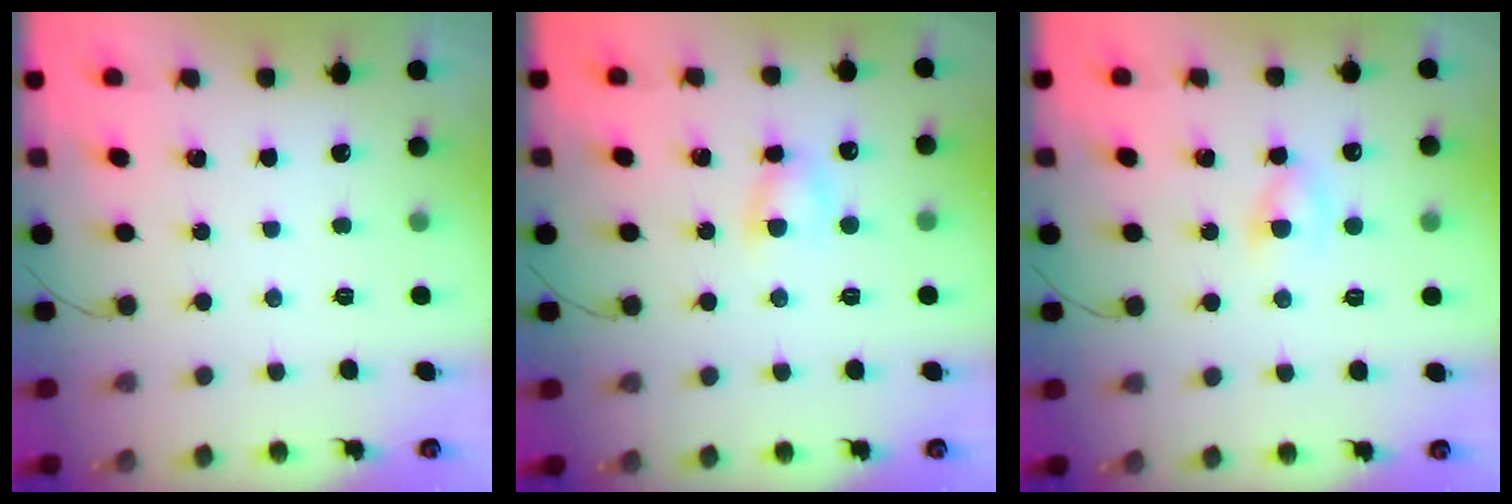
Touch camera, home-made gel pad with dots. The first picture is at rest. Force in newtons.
{"total": 4.6, "press": 4.4, "slide": 1.4}
{"total": 2.7, "press": 2.4, "slide": 1.2}